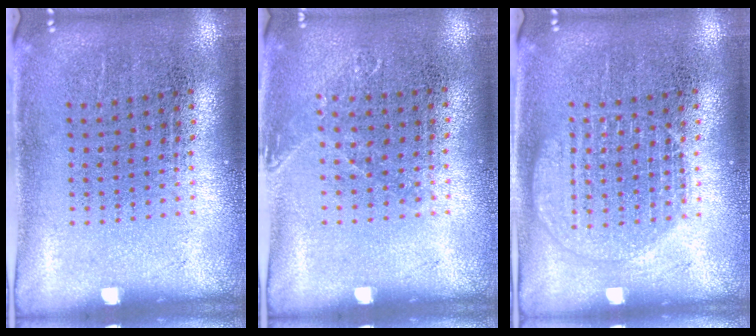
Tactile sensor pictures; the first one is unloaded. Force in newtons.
{"total": 0.8, "press": 0.8, "slide": 0.1}
{"total": 2.3, "press": 2.3, "slide": 0.4}